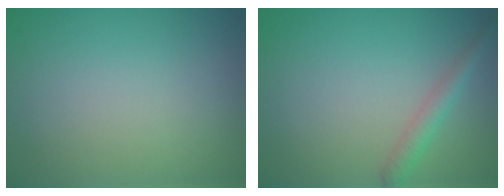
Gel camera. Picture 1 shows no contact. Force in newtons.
{"total": 1.9, "press": 1.9, "slide": 0.1}